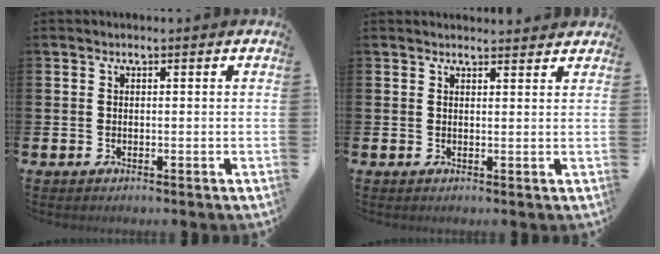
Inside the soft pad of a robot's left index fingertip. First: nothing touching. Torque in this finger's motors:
{"motor_torque": [1.07, -1.07, 0.23, 0.06]}